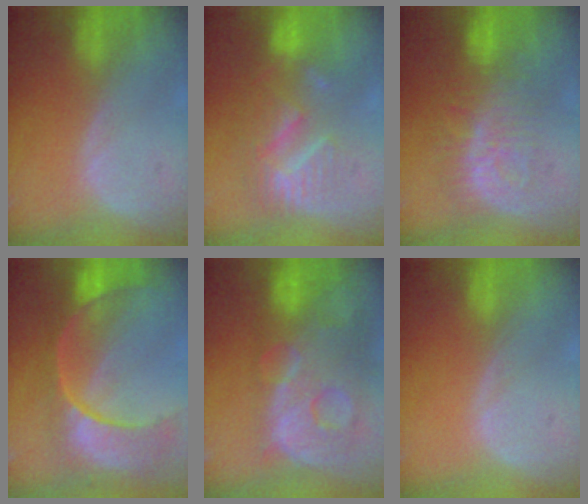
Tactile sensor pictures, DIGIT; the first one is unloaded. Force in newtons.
{"total": 8.9, "press": 8.0, "slide": 3.7}
{"total": 9.4, "press": 8.5, "slide": 3.9}
{"total": 11.6, "press": 9.6, "slide": 6.5}
{"total": 13.8, "press": 11.3, "slide": 8.0}
{"total": 0.0}